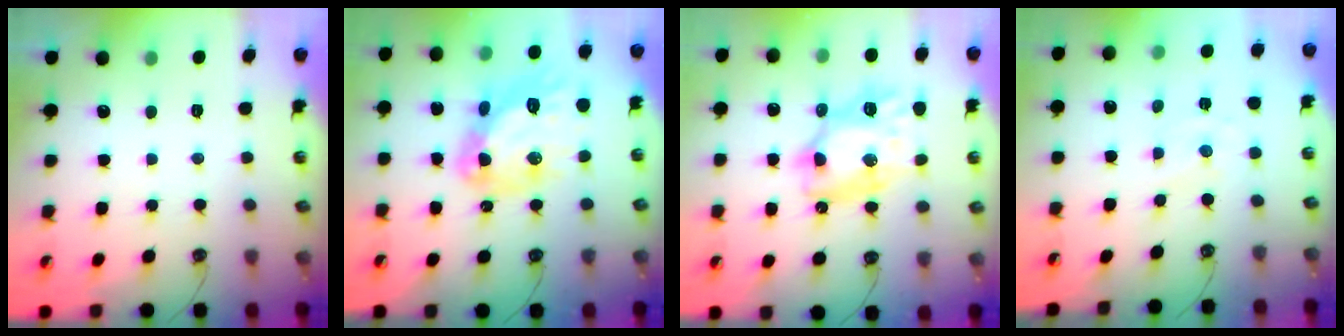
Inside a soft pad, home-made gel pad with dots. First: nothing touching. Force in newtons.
{"total": 18.7, "press": 18.6, "slide": 1.6}
{"total": 12.8, "press": 12.7, "slide": 1.3}
{"total": 0.0}